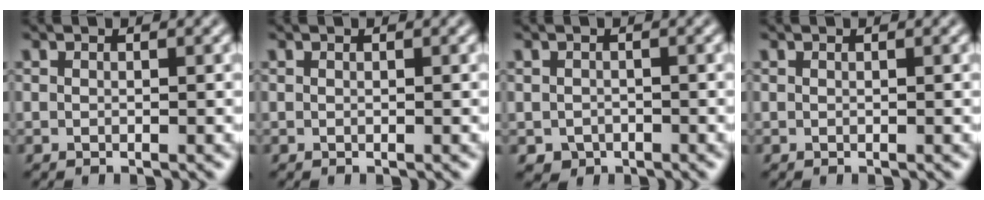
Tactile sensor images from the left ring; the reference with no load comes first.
{"total": 0.0}
{"total": 1.3, "force": [-0.6, 1.1, 0.3], "torque": [-0.001, -0.006, -0.011]}
{"total": 0.0}